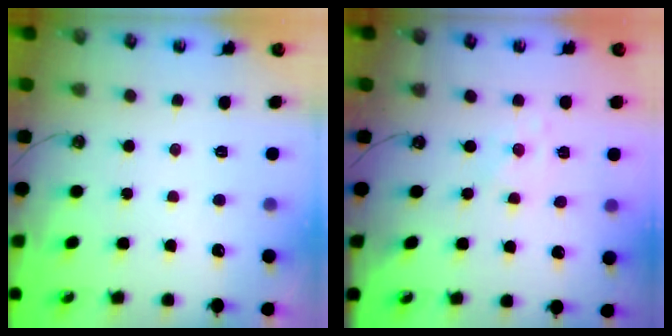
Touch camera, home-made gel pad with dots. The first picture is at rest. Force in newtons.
{"total": 1.1, "press": 1.1, "slide": 0.2}